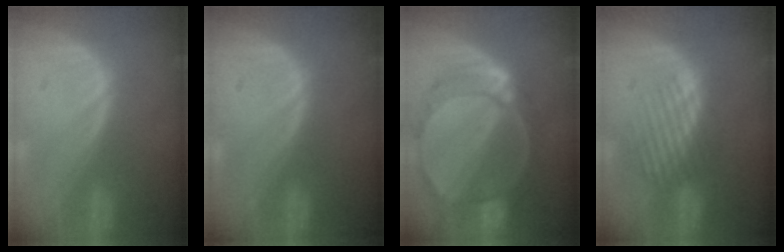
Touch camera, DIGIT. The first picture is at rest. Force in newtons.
{"total": 0.0}
{"total": 9.4, "press": 8.3, "slide": 4.4}
{"total": 4.0, "press": 4.0, "slide": 0.4}